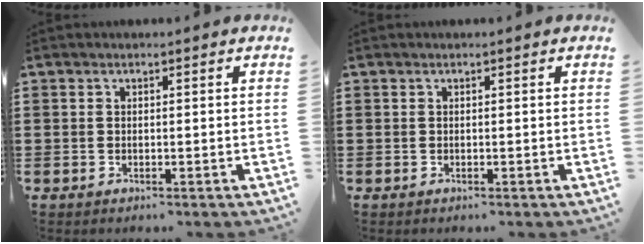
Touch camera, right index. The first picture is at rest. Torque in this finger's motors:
{"motor_torque": [0.00, 0.00, 0.00, -0.01]}